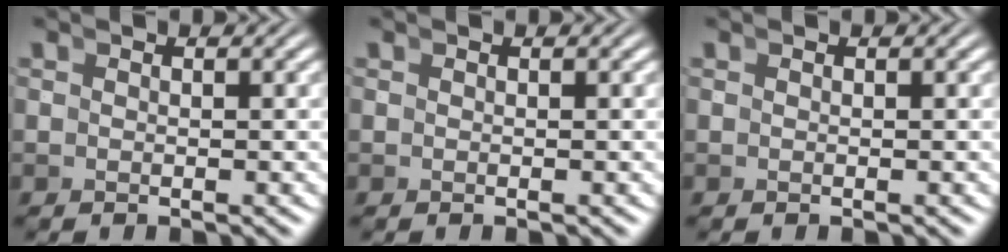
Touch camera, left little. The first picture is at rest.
{"total": 0.0}
{"total": 0.0}